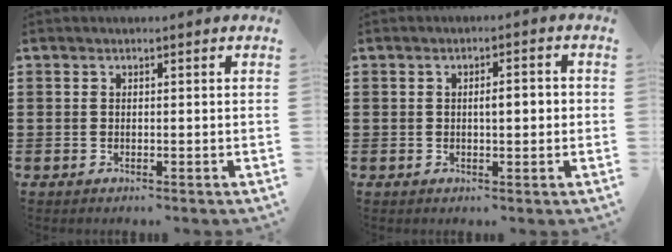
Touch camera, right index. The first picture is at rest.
{"total": 2.5, "force": [0.0, 0.9, 2.4], "torque": [-0.036, 0.001, -0.005]}